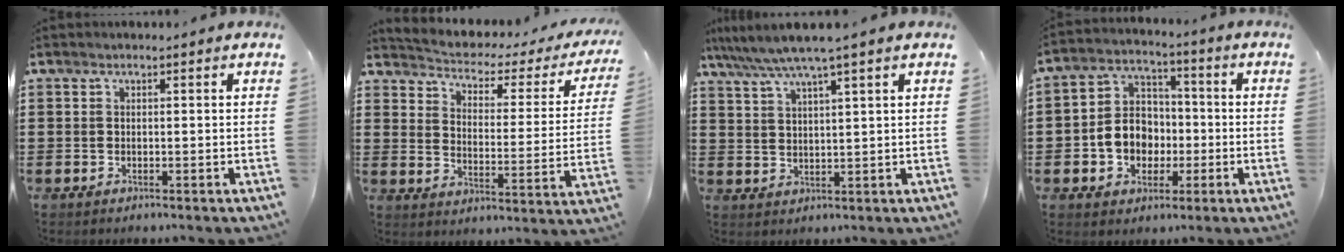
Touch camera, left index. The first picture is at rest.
{"total": 2.1, "force": [1.7, 0.8, 0.9], "torque": [-0.036, -0.026, 0.017]}
{"total": 4.8, "force": [3.5, -0.6, 3.2], "torque": [-0.072, -0.015, 0.058]}
{"total": 7.6, "force": [-2.0, 6.5, 3.5], "torque": [-0.083, 0.018, -0.040]}